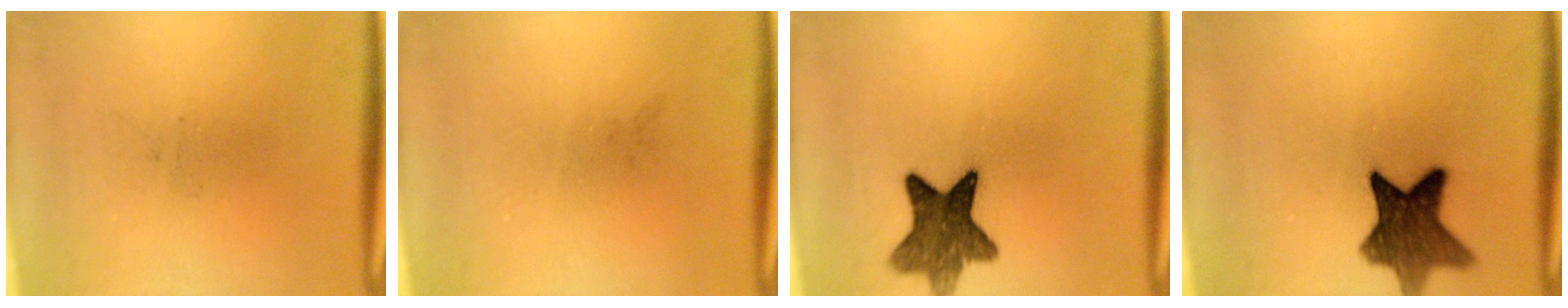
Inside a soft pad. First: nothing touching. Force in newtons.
{"total": 0.0}
{"total": 9.5}
{"total": 10.5}